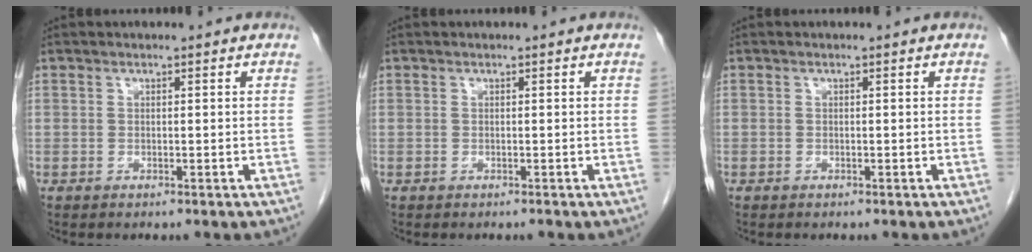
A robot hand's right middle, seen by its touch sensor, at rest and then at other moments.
{"total": 0.0}
{"total": 0.0}